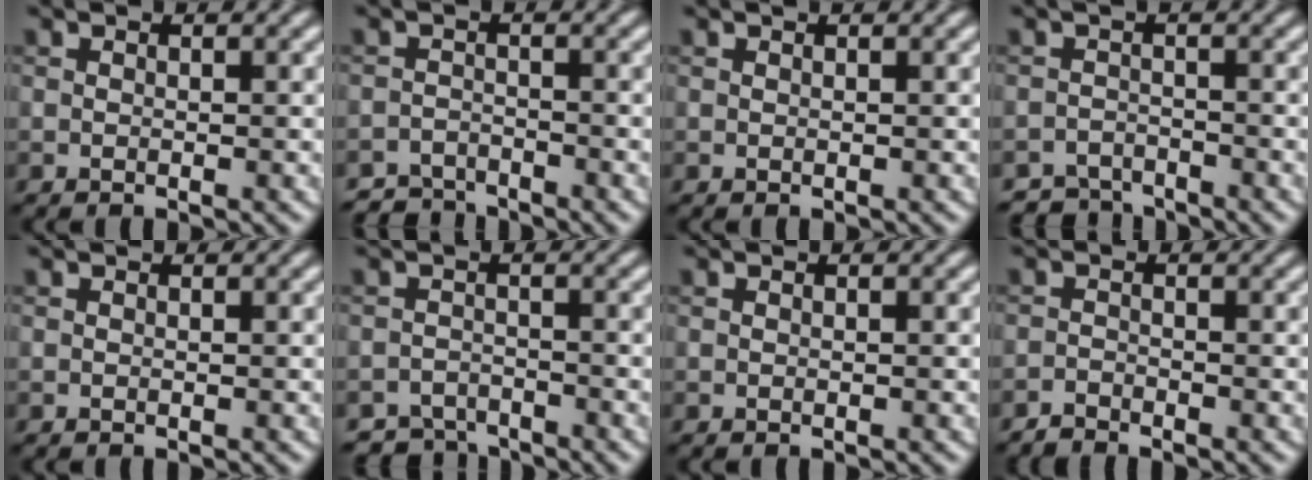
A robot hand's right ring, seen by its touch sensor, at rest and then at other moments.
{"total": 2.9, "force": [-2.8, 0.5, -0.1], "torque": [0.007, 0.000, -0.057]}
{"total": 0.0}
{"total": 2.8, "force": [-2.8, 0.6, -0.1], "torque": [0.008, -0.002, -0.054]}
{"total": 0.0}
{"total": 3.0, "force": [-2.9, 0.8, 0.0], "torque": [0.007, -0.004, -0.055]}
{"total": 0.0}
{"total": 1.3, "force": [-1.2, 0.2, 0.0], "torque": [0.002, 0.000, -0.029]}